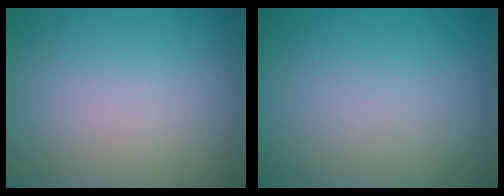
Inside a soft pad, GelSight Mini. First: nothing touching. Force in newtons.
{"total": 0.0}